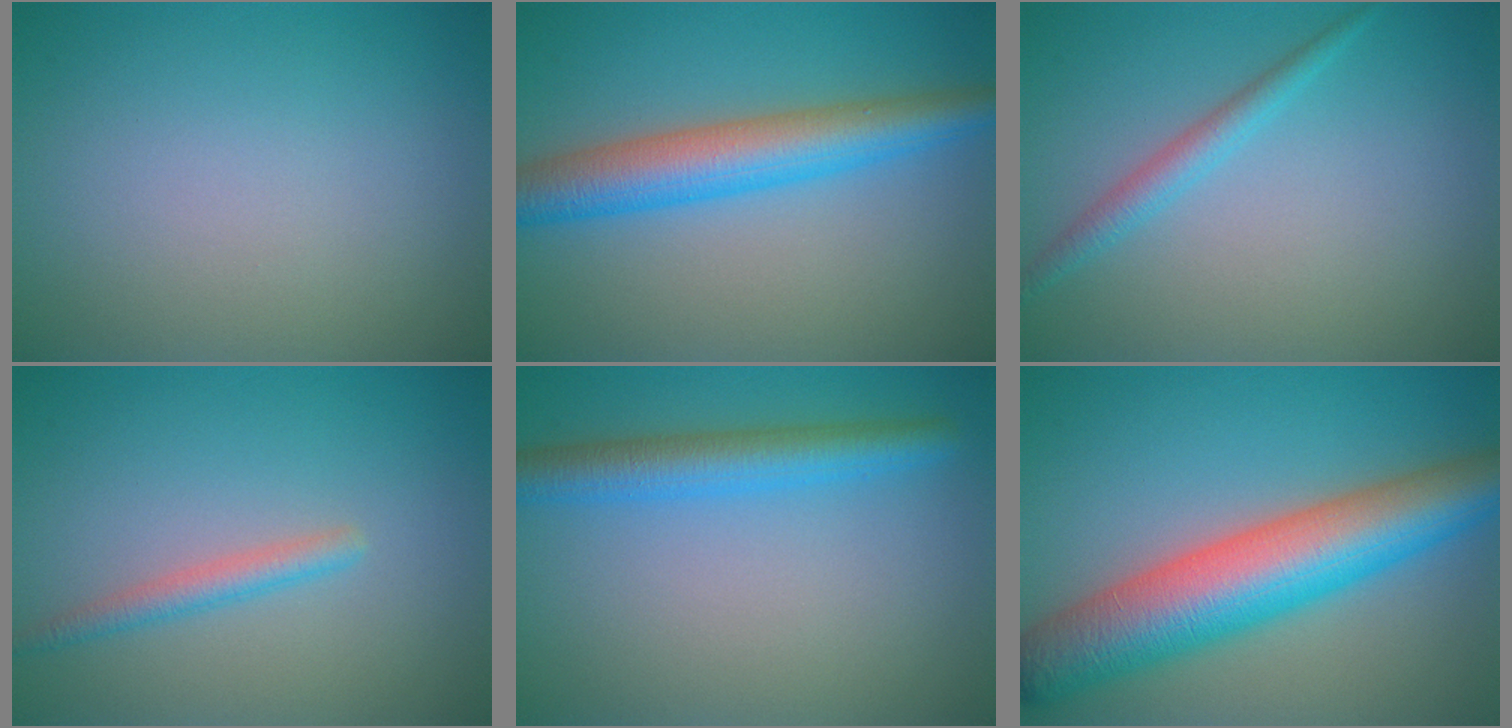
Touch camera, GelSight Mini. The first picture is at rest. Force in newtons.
{"total": 6.3, "press": 6.3, "slide": 0.1}
{"total": 1.9, "press": 1.9, "slide": 0.1}
{"total": 1.8, "press": 1.8, "slide": 0.1}
{"total": 4.1, "press": 4.1, "slide": 0.3}
{"total": 10.5, "press": 10.5, "slide": 0.3}